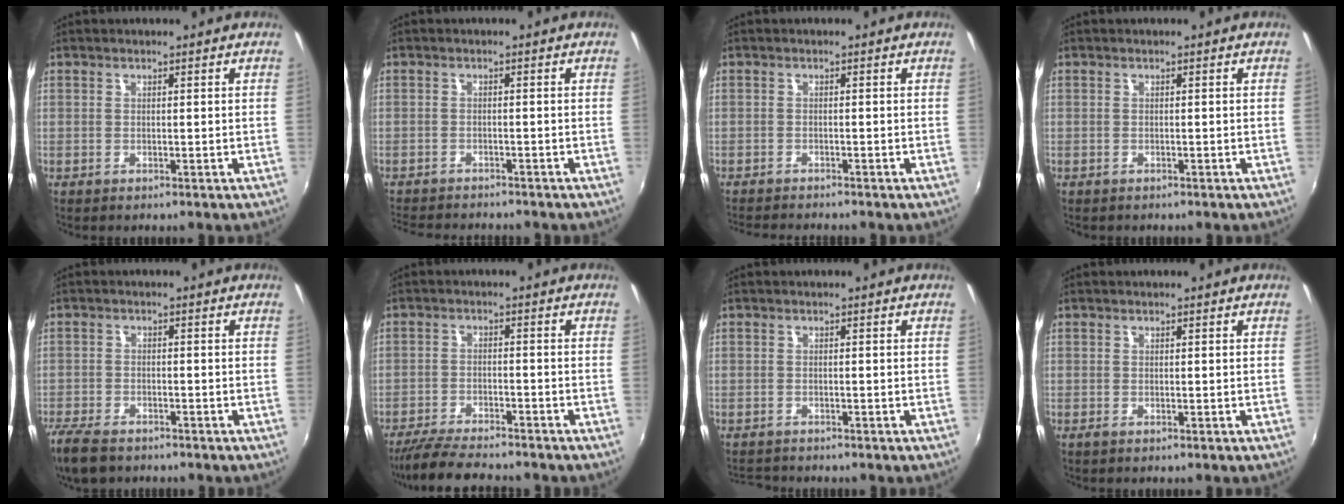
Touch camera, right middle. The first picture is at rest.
{"total": 8.1, "force": [-7.5, 1.6, 2.7], "torque": [-0.072, -0.017, -0.119]}
{"total": 5.1, "force": [-4.8, 0.2, 1.7], "torque": [-0.043, -0.019, -0.082]}
{"total": 0.9, "force": [-0.8, 0.3, 0.2], "torque": [-0.006, -0.003, -0.013]}
{"total": 8.0, "force": [-6.4, 3.1, 3.7], "torque": [-0.106, -0.026, -0.122]}
{"total": 10.7, "force": [-9.5, 1.7, 4.6], "torque": [-0.114, -0.023, -0.159]}
{"total": 3.1, "force": [-2.9, 0.6, 0.7], "torque": [-0.024, -0.012, -0.053]}
{"total": 0.0}